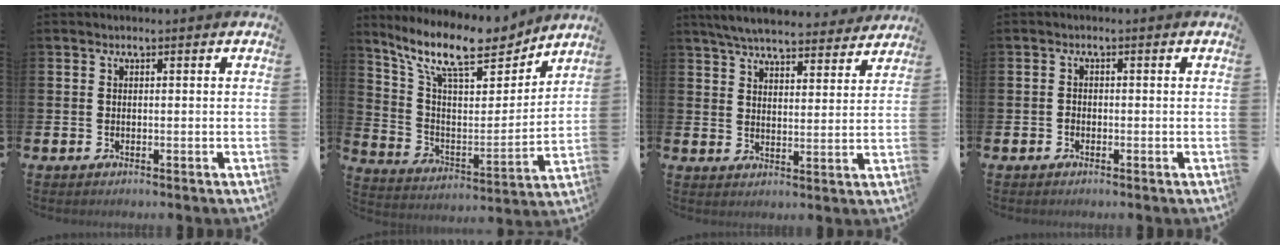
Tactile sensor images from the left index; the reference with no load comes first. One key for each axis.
{"total": 13.3, "fx": 11.1, "fy": 3.6, "fz": 6.2, "tx": -0.148, "ty": -0.067, "tz": 0.194}
{"total": 6.3, "fx": 6.1, "fy": 0.9, "fz": 1.4, "tx": -0.045, "ty": -0.037, "tz": 0.106}
{"total": 0.8, "fx": -0.6, "fy": 0.6, "fz": 0.2, "tx": -0.011, "ty": 0.005, "tz": -0.011}